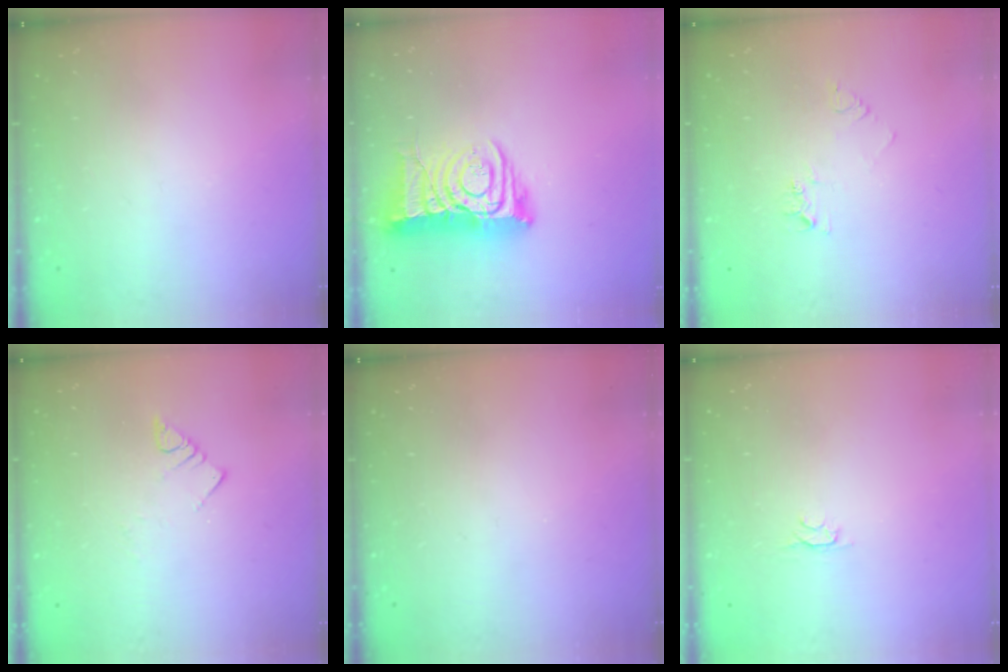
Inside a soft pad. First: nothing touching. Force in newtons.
{"total": 13.5, "press": 13.4, "slide": 1.5}
{"total": 5.1, "press": 5.0, "slide": 0.5}
{"total": 4.0, "press": 4.0, "slide": 0.4}
{"total": 0.0}
{"total": 2.4, "press": 2.3, "slide": 0.5}